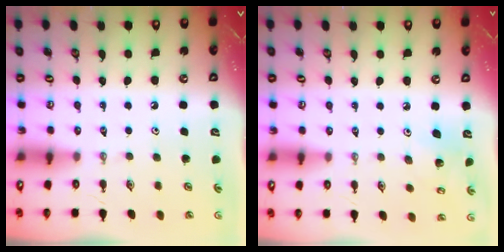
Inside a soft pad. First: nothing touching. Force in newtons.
{"total": 4.7, "press": 4.2, "slide": 2.1}